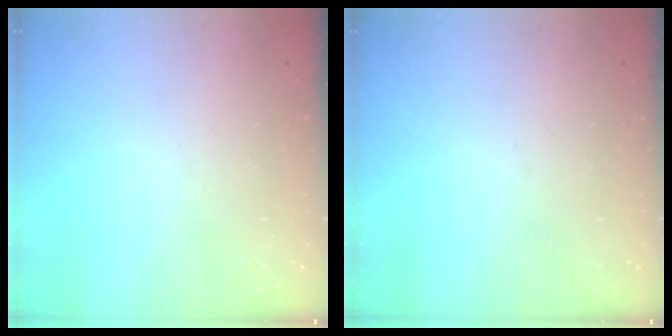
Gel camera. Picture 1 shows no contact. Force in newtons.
{"total": 0.0}